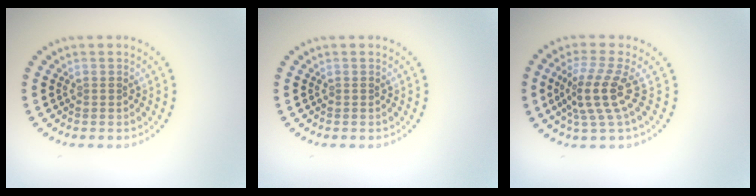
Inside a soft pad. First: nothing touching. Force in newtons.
{"total": 0.0}
{"total": 3.7, "press": 2.7, "slide": 2.5}